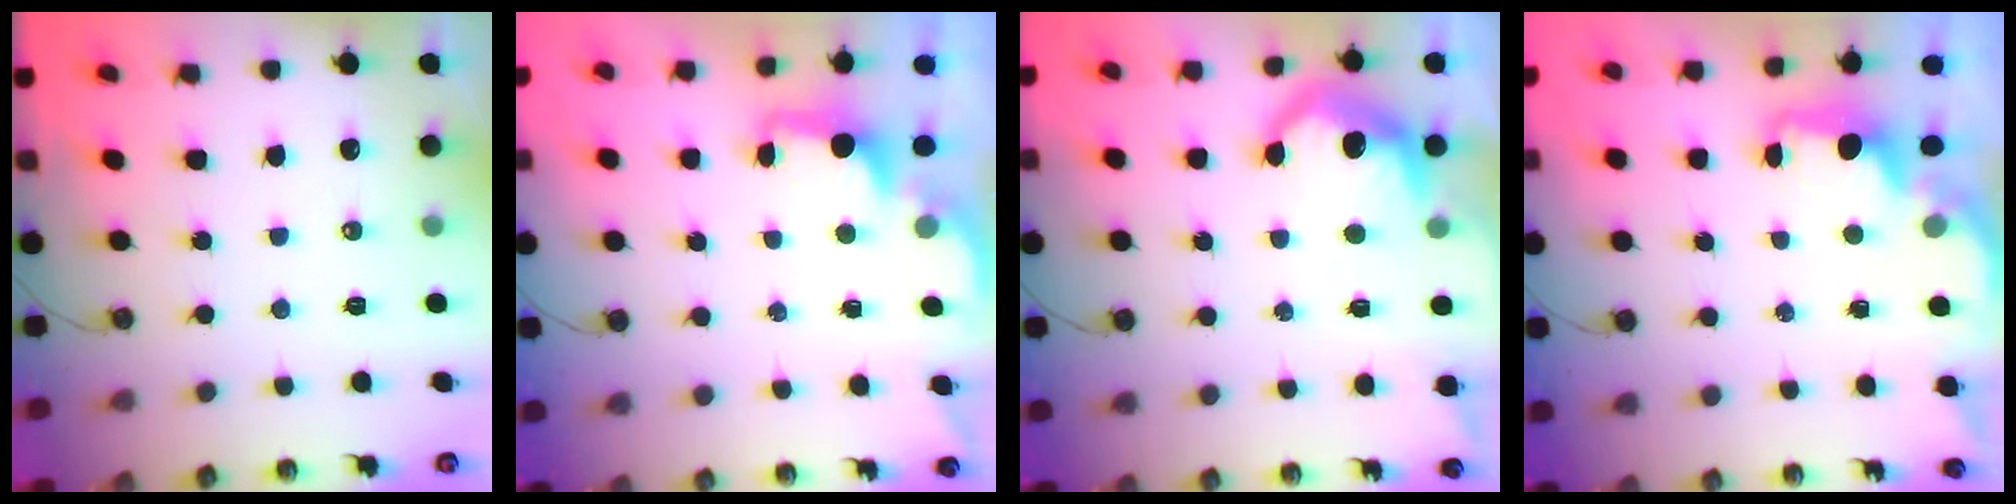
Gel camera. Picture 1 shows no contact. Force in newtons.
{"total": 1.9, "press": 1.7, "slide": 0.8}
{"total": 10.8, "press": 10.7, "slide": 0.9}
{"total": 1.9, "press": 1.8, "slide": 0.7}